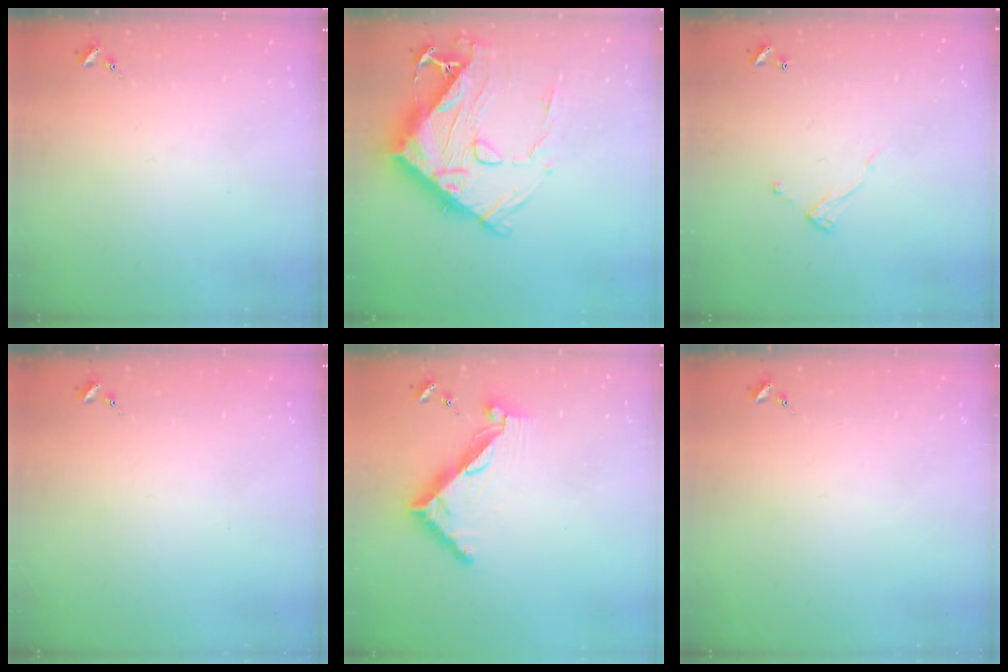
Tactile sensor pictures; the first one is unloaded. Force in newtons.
{"total": 17.8, "press": 17.8, "slide": 1.5}
{"total": 6.6, "press": 6.6, "slide": 0.6}
{"total": 0.0}
{"total": 9.8, "press": 9.8, "slide": 0.9}
{"total": 0.0}